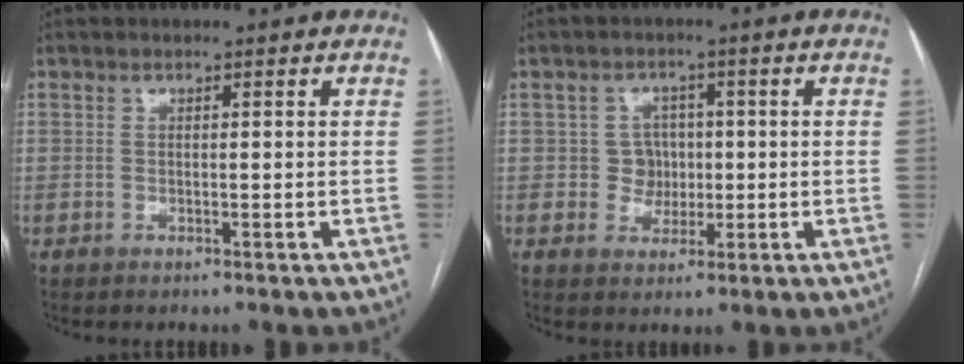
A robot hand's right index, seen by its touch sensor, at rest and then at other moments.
{"total": 3.7, "force": [0.0, 3.6, 0.8], "torque": [-0.003, 0.012, 0.004]}